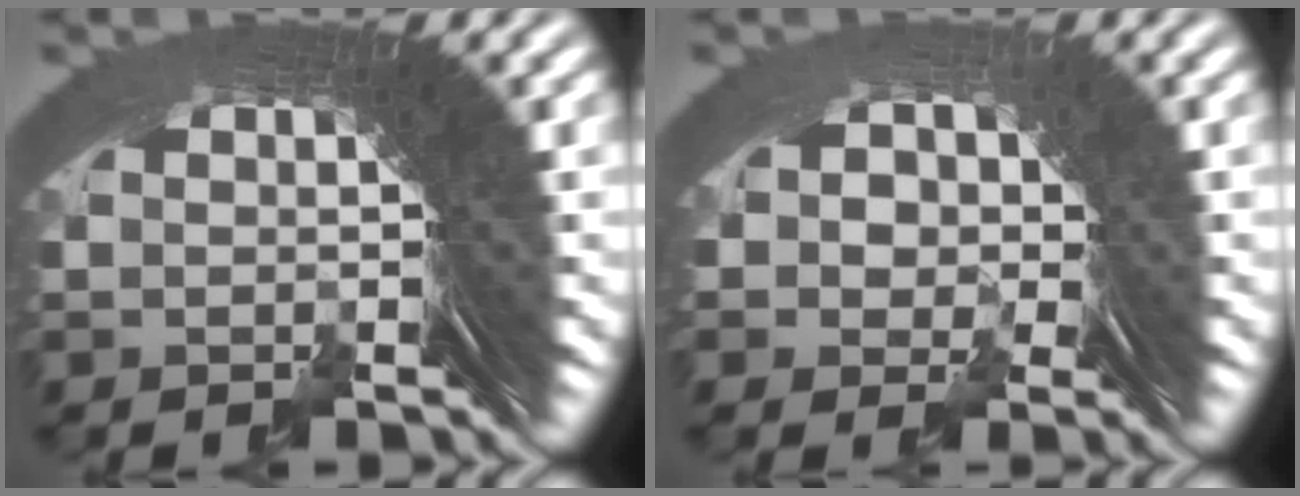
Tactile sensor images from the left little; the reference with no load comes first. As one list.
[{"total": 3.9, "force": [-1.0, 3.7, 0.9], "torque": [-0.043, -0.019, -0.013]}]